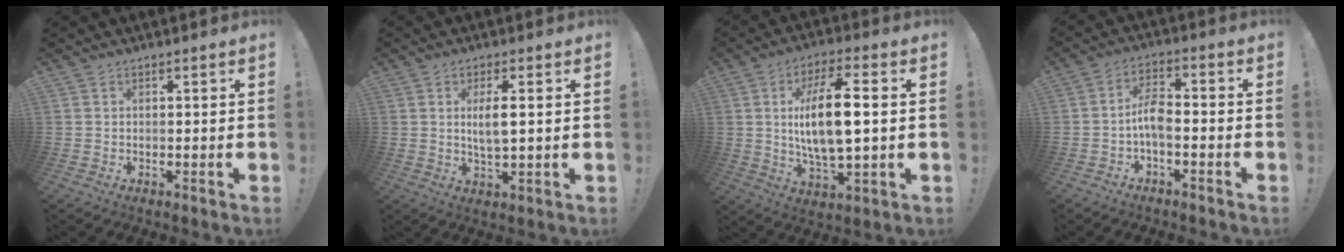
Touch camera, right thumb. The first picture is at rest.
{"total": 5.5, "force": [1.0, 1.4, 5.2], "torque": [-0.098, -0.007, 0.012]}
{"total": 15.2, "force": [1.4, 5.4, 14.1], "torque": [-0.267, -0.004, 0.012]}
{"total": 6.8, "force": [-2.2, 3.1, 5.6], "torque": [-0.120, 0.005, -0.042]}